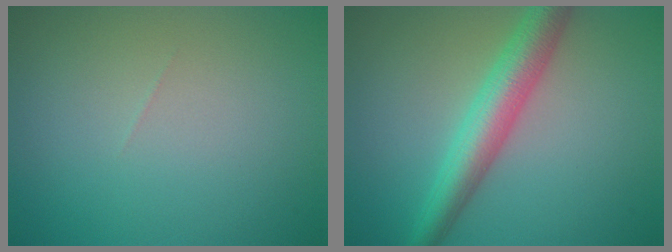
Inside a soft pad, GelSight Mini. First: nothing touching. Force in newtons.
{"total": 5.3, "press": 5.3, "slide": 0.0}